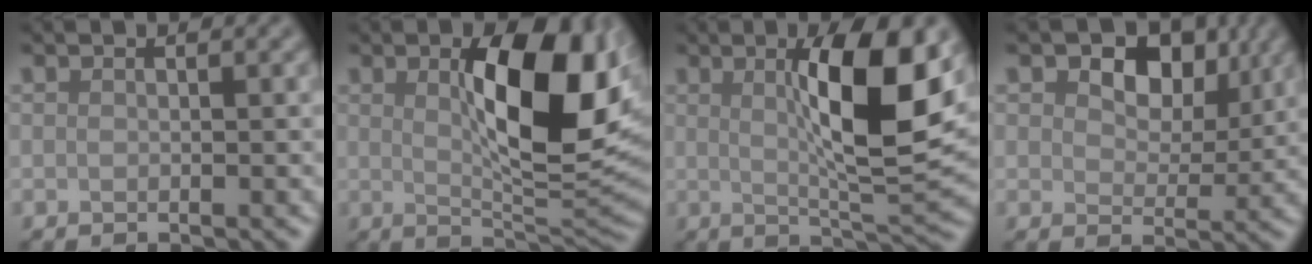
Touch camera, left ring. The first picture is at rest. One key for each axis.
{"total": 11.1, "fx": 2.1, "fy": 4.1, "fz": 10.1, "tx": -0.148, "ty": 0.001, "tz": 0.039}
{"total": 8.7, "fx": 1.9, "fy": 1.8, "fz": 8.3, "tx": -0.121, "ty": -0.007, "tz": 0.035}
{"total": 6.3, "fx": 2.7, "fy": 4.1, "fz": 4.0, "tx": -0.067, "ty": -0.007, "tz": 0.034}